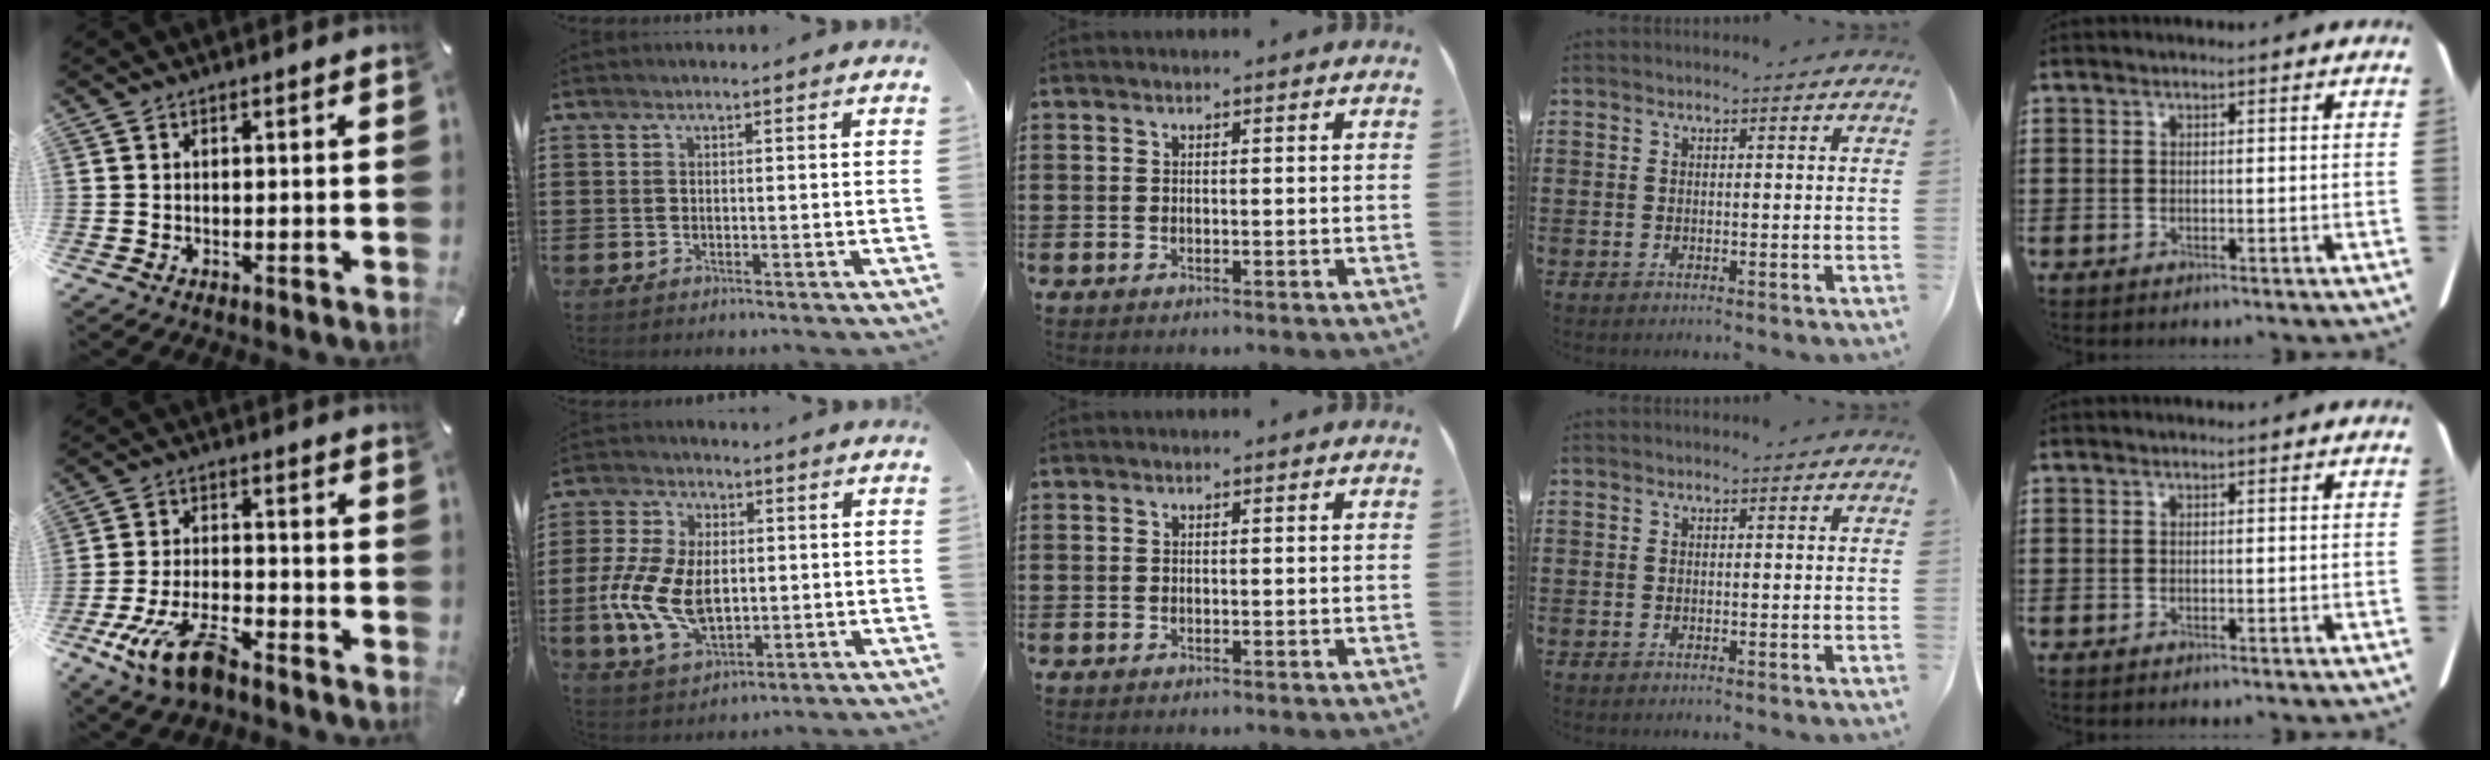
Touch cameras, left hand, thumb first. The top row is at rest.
{"thumb": {"total": 13.0, "force": [-8.4, 4.8, 8.6], "torque": [-0.183, 0.031, -0.155]}, "index": {"total": 11.3, "force": [-1.1, 6.8, 9.0], "torque": [-0.211, -0.001, -0.021]}}